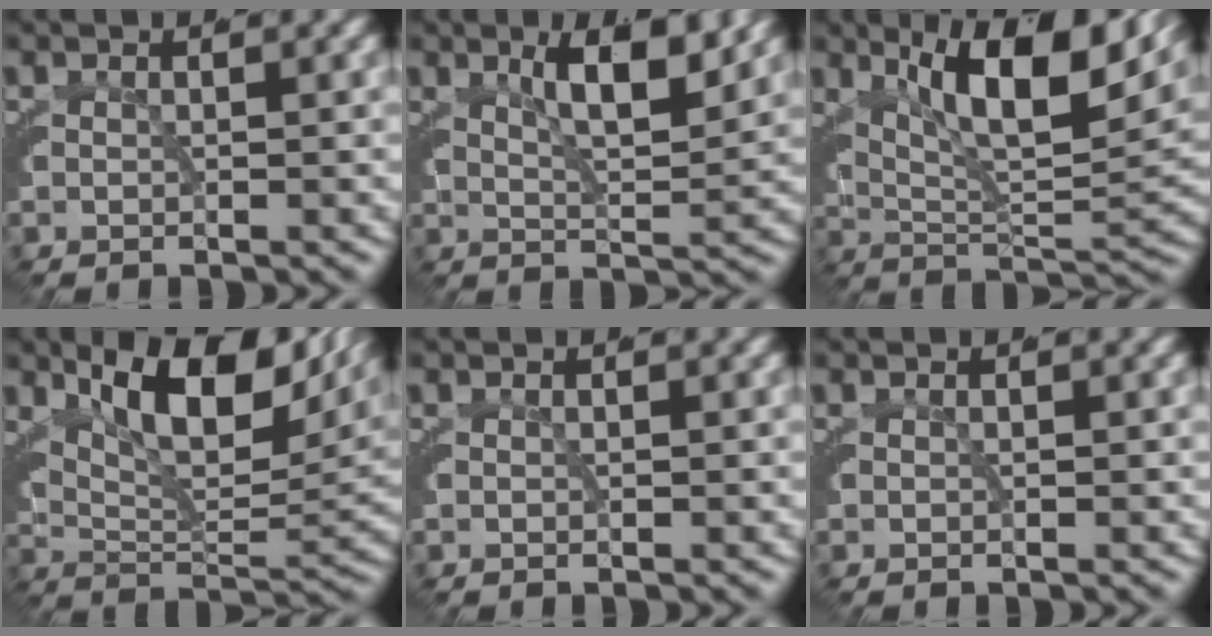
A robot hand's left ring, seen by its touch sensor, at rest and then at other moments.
{"total": 4.2, "force": [2.6, 0.3, 3.3], "torque": [-0.054, 0.004, 0.042]}
{"total": 10.0, "force": [5.4, 2.9, 7.8], "torque": [-0.122, 0.013, 0.076]}
{"total": 10.1, "force": [6.2, 3.4, 7.3], "torque": [-0.109, 0.014, 0.090]}
{"total": 0.0}
{"total": 0.0}